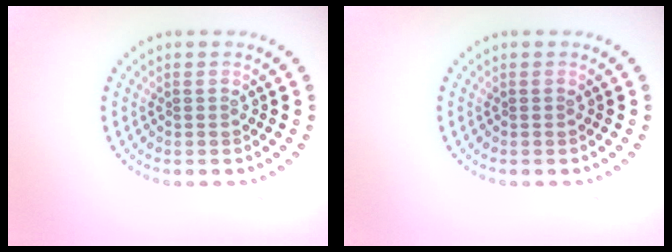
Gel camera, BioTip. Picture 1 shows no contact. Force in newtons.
{"total": 0.0}